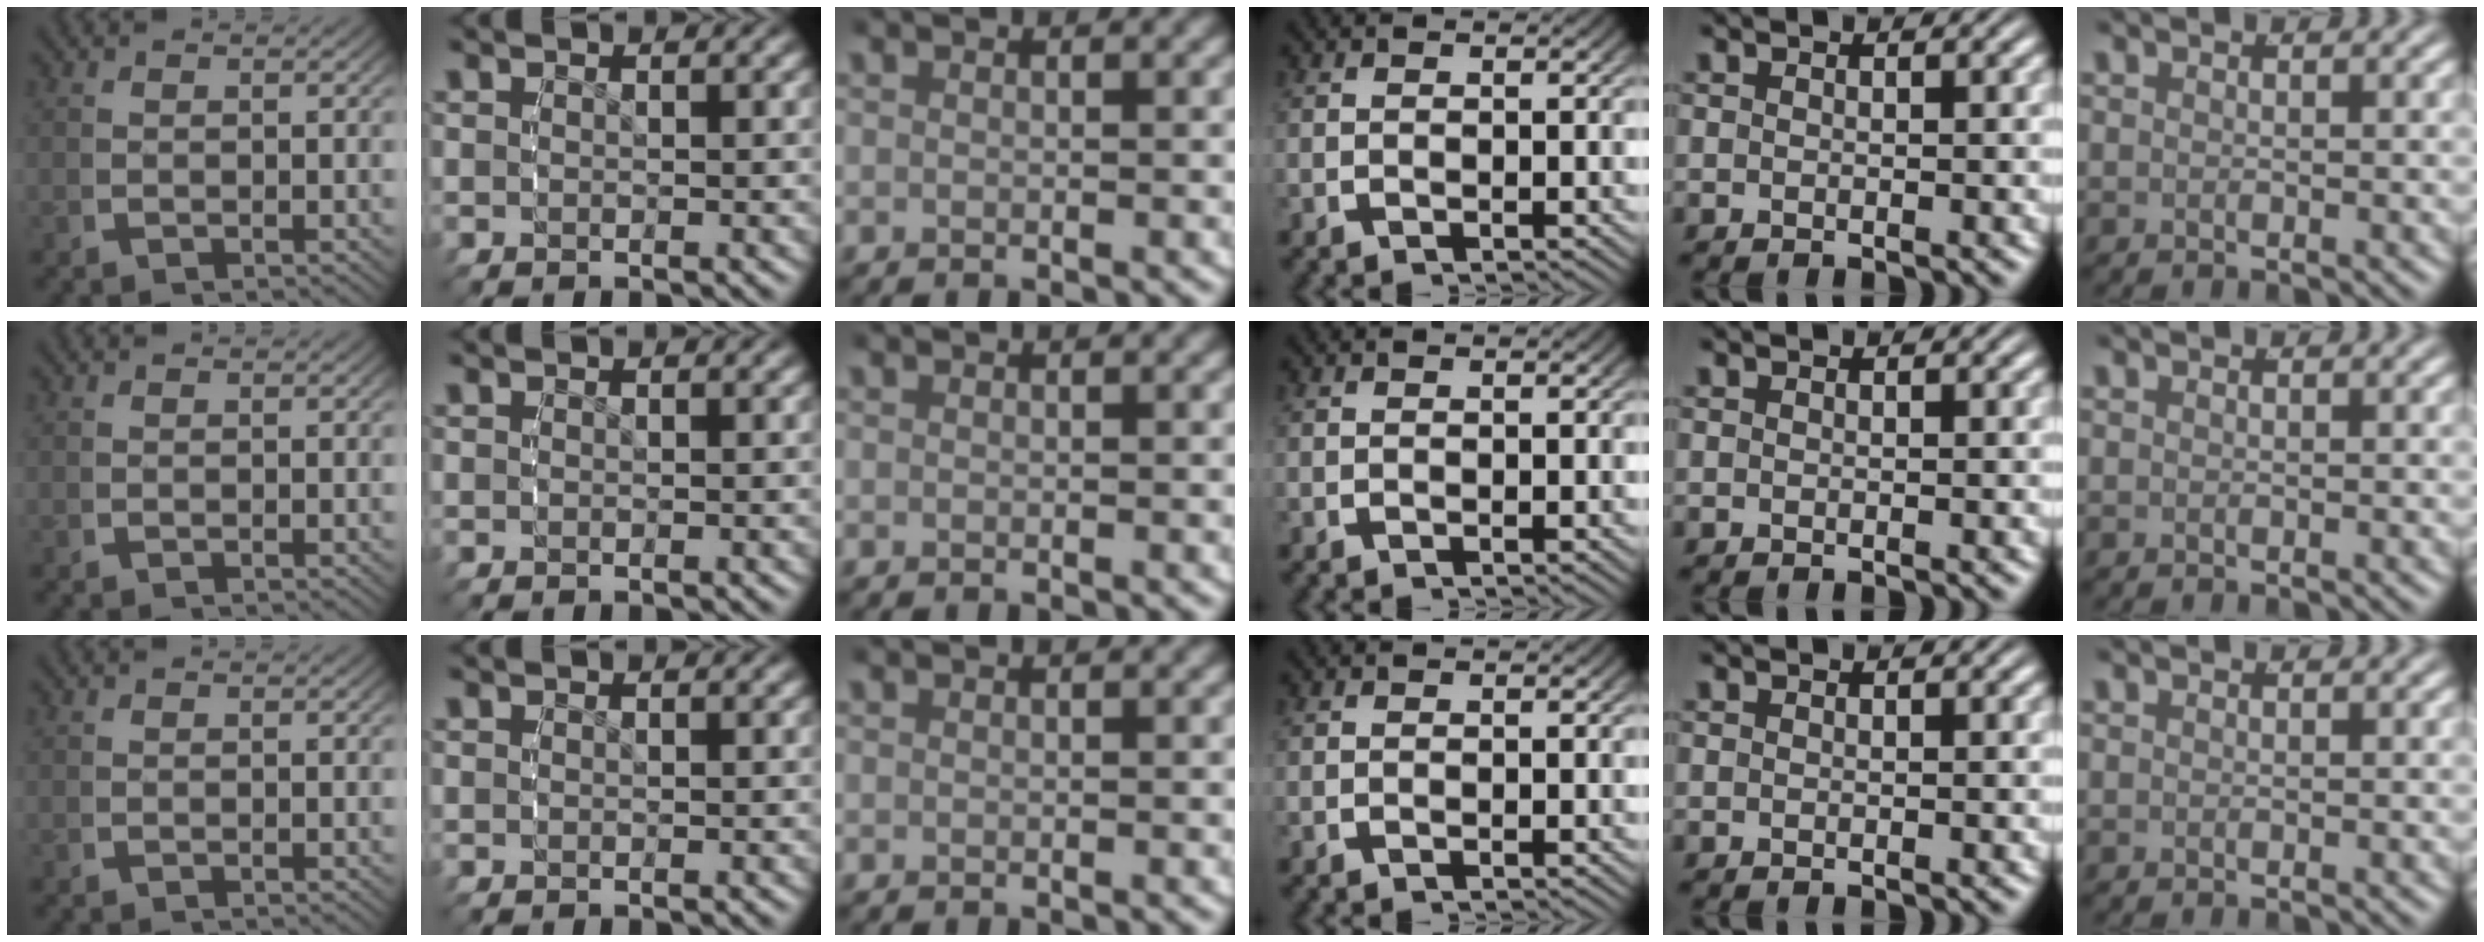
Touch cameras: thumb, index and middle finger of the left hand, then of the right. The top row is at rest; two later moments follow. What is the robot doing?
{"motion": "reach", "object": "backpack"}